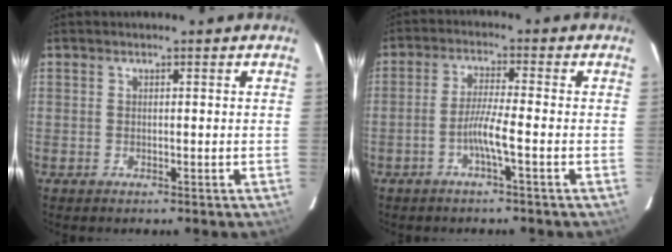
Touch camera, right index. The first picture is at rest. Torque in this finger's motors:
{"motor_torque": [0.08, 0.10, 0.02, 0.05]}